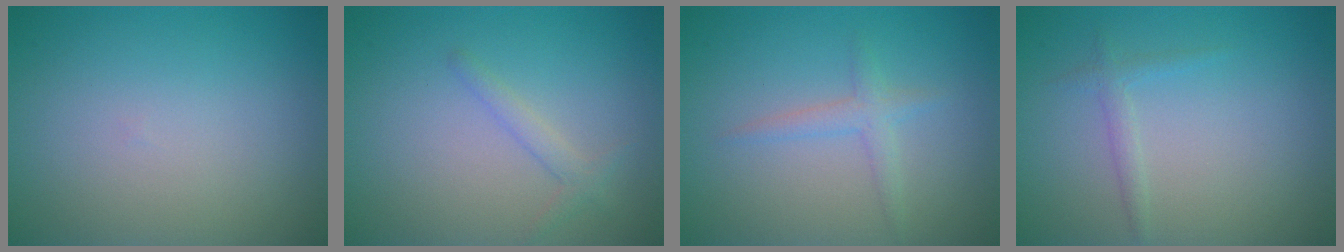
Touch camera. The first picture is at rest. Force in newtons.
{"total": 1.4, "press": 1.4, "slide": 0.0}
{"total": 1.6, "press": 1.6, "slide": 0.0}
{"total": 1.2, "press": 1.2, "slide": 0.1}